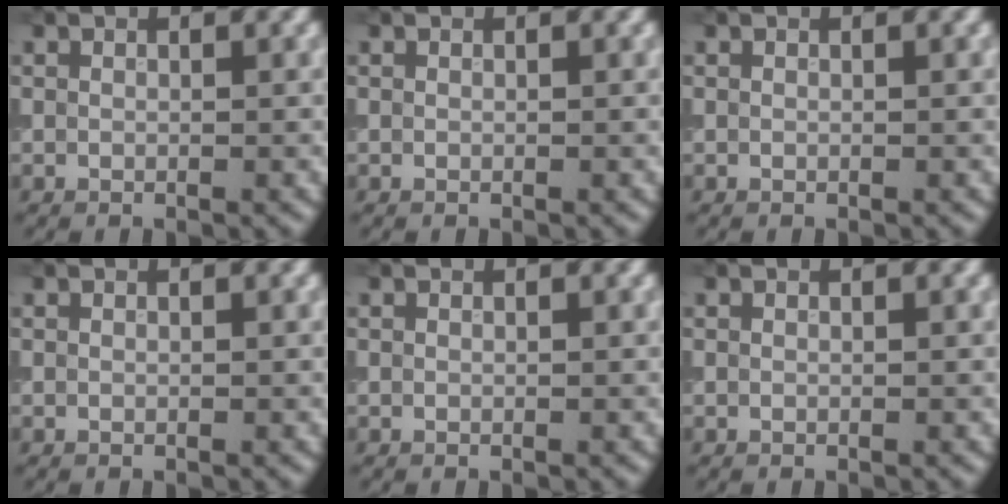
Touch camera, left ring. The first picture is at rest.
{"total": 0.0}
{"total": 0.0}
{"total": 0.0}
{"total": 0.0}
{"total": 0.0}